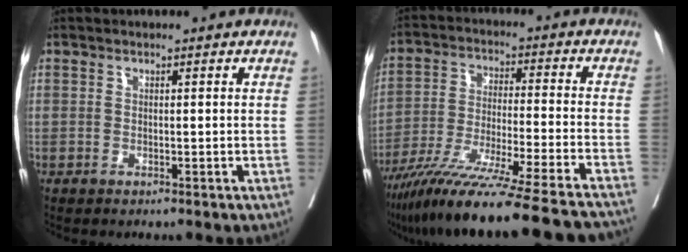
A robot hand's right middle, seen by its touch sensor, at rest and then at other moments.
{"total": 24.7, "force": [-21.3, -2.2, 12.4], "torque": [-0.152, -0.075, -0.323]}